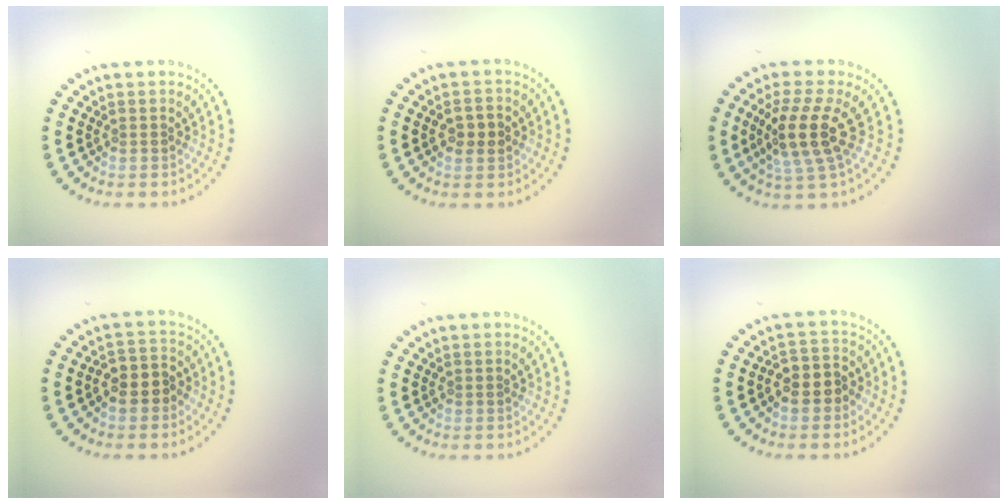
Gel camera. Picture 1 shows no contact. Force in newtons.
{"total": 1.9, "press": 1.9, "slide": 0.1}
{"total": 4.2, "press": 3.5, "slide": 2.2}
{"total": 2.7, "press": 2.4, "slide": 1.1}
{"total": 0.0}
{"total": 2.7, "press": 2.4, "slide": 1.1}